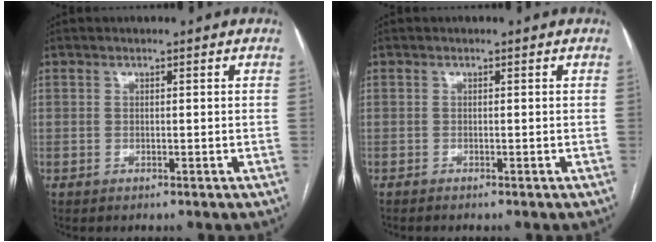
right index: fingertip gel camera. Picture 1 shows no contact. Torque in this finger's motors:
{"motor_torque": [-0.08, -0.09, 0.11, 0.01]}